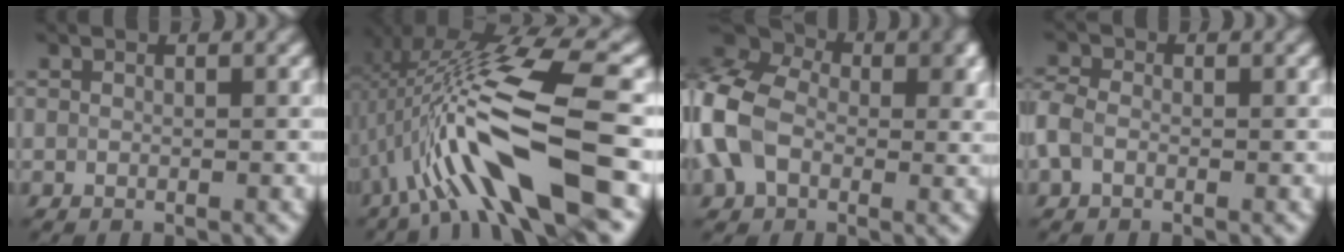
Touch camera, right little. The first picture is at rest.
{"total": 11.5, "force": [-1.1, 2.9, 11.1], "torque": [-0.198, 0.005, -0.020]}
{"total": 11.1, "force": [-0.5, 8.1, 7.6], "torque": [-0.180, 0.003, -0.025]}
{"total": 2.1, "force": [-0.7, 1.5, 1.2], "torque": [-0.030, 0.005, -0.023]}